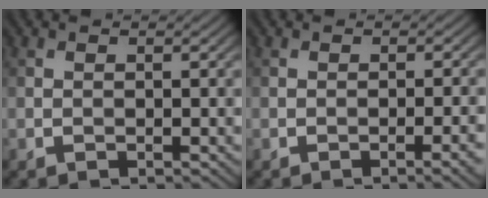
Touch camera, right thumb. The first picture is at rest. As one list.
[{"total": 2.4, "force": [-0.9, 0.4, 2.2], "torque": [-0.029, 0.005, -0.017]}]